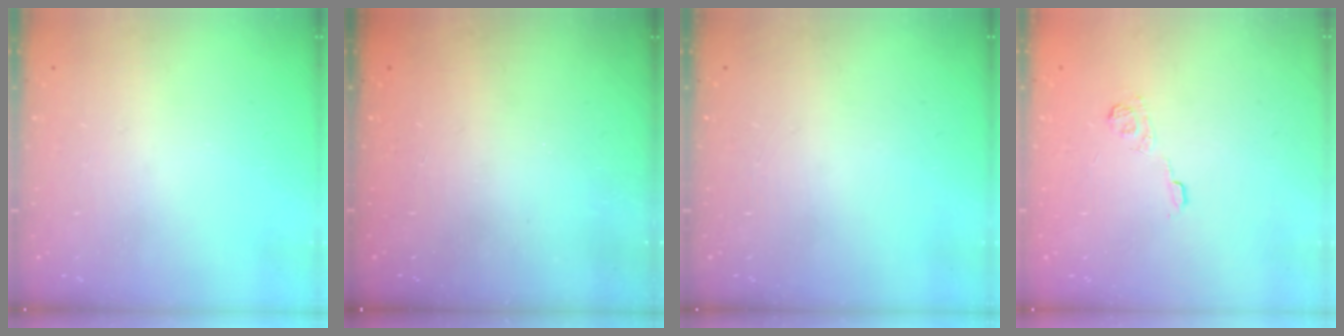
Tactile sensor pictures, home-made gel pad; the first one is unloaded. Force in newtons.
{"total": 2.4, "press": 2.3, "slide": 0.7}
{"total": 0.0}
{"total": 4.0, "press": 3.7, "slide": 1.4}